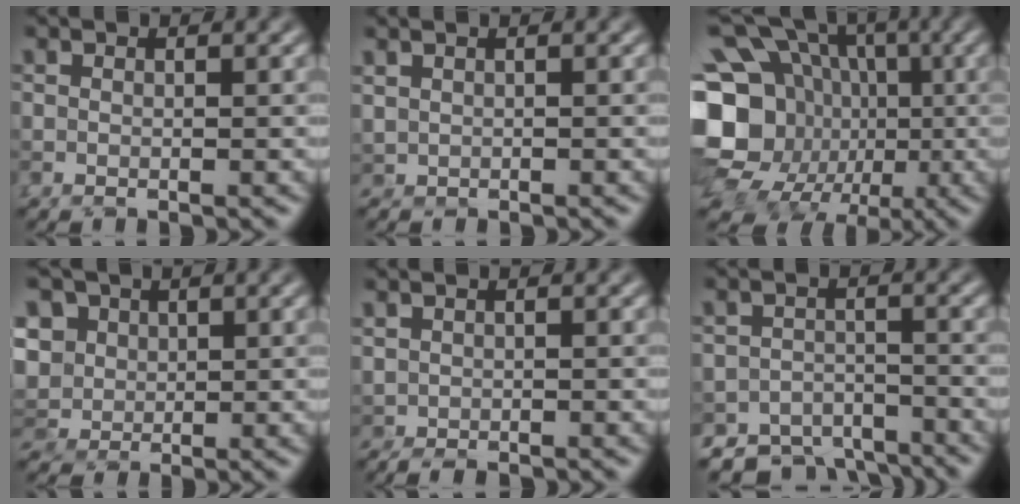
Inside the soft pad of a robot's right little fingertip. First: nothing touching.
{"total": 1.0, "force": [0.7, -0.2, -0.7], "torque": [0.019, 0.006, 0.017]}
{"total": 20.2, "force": [-2.9, 18.1, 8.3], "torque": [-0.166, -0.006, -0.096]}
{"total": 6.5, "force": [3.8, 4.9, 1.9], "torque": [-0.054, 0.018, 0.057]}
{"total": 0.5, "force": [-0.5, 0.1, 0.0], "torque": [0.002, -0.002, -0.004]}
{"total": 4.8, "force": [-4.5, 1.7, 0.0], "torque": [0.018, -0.004, -0.070]}